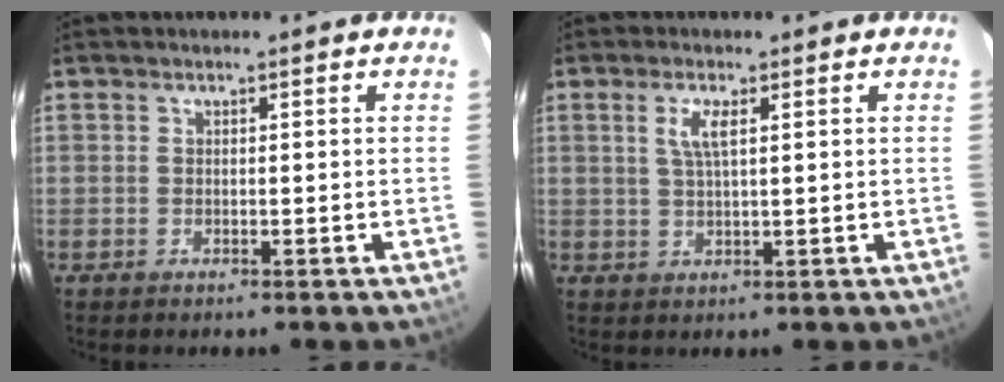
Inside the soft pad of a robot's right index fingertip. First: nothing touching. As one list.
[{"total": 3.6, "force": [1.3, 0.8, 3.3], "torque": [-0.067, 0.001, 0.026]}]